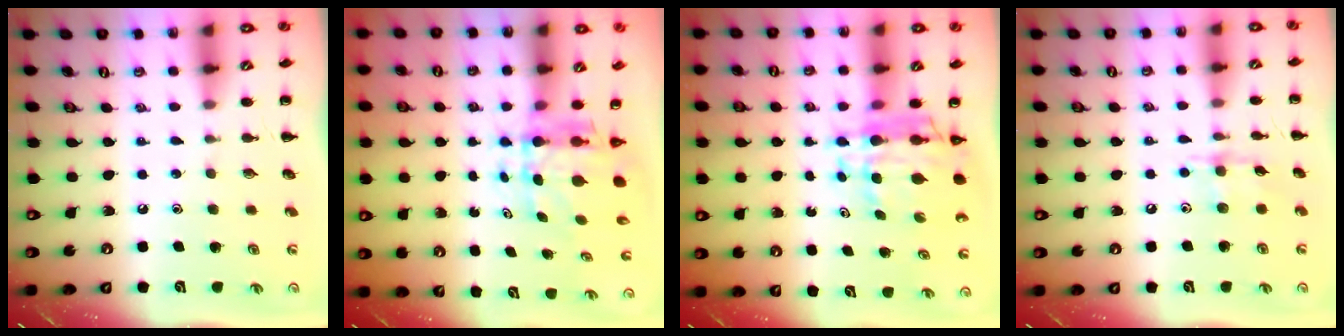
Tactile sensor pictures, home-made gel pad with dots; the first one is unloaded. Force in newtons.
{"total": 6.3, "press": 6.1, "slide": 1.6}
{"total": 10.1, "press": 9.5, "slide": 3.5}
{"total": 7.8, "press": 7.8, "slide": 0.6}